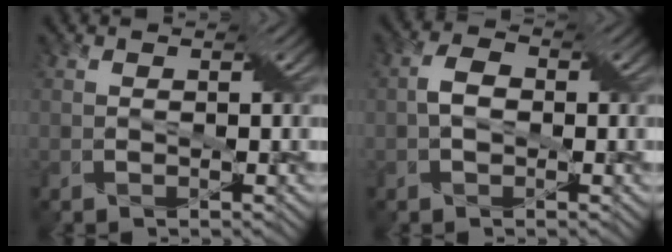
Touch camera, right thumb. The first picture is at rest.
{"total": 2.9, "force": [-0.3, 2.0, 2.1], "torque": [-0.048, 0.006, -0.011]}